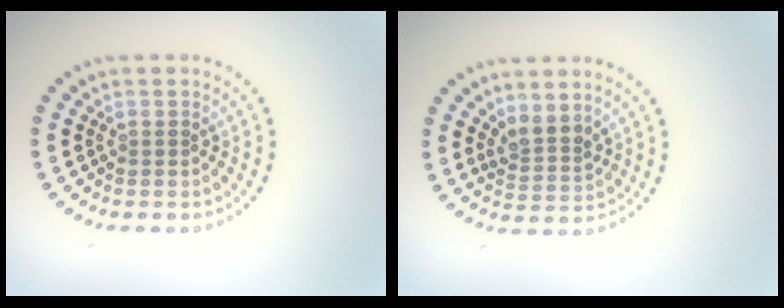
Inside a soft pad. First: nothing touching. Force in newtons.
{"total": 2.3, "press": 1.9, "slide": 1.4}